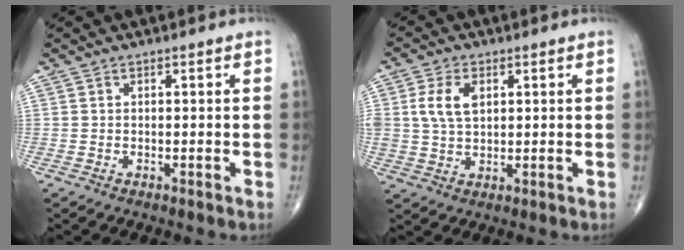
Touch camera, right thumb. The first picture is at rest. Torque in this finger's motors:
{"motor_torque": [1.41, 1.36, 0.86, 0.28, 0.34]}